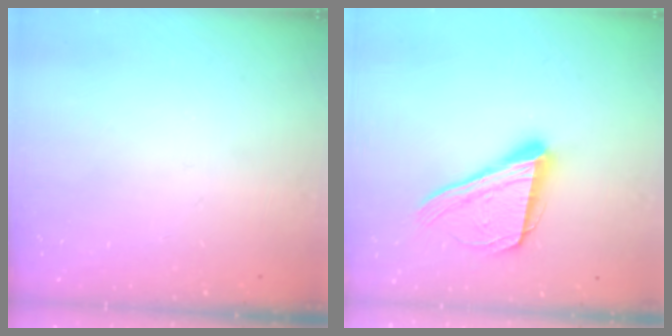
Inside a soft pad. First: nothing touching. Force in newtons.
{"total": 17.8, "press": 17.7, "slide": 2.4}